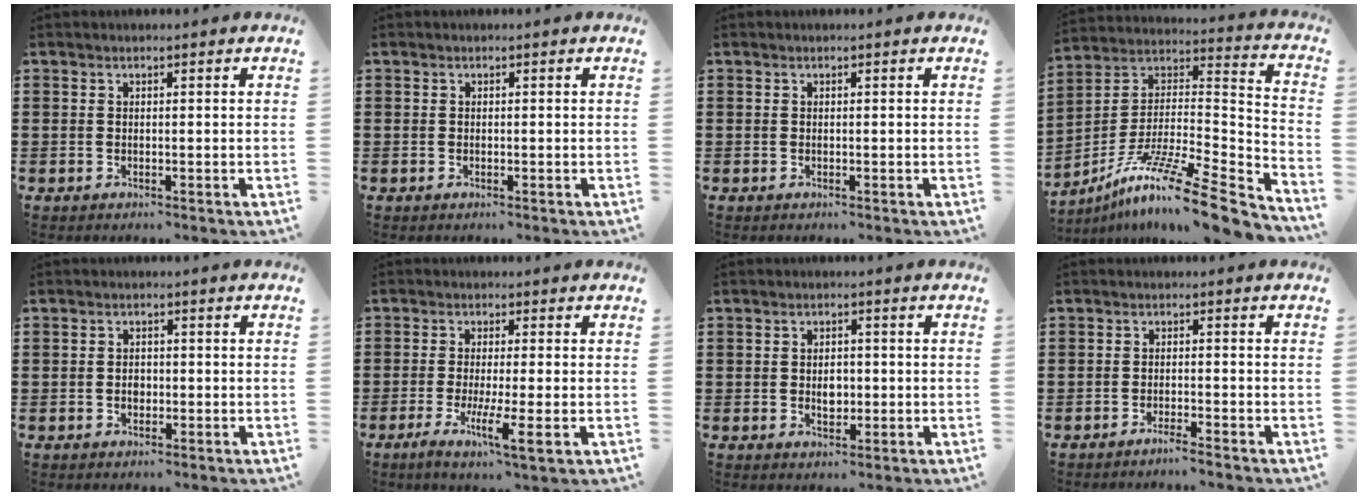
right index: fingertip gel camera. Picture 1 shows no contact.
{"total": 0.0}
{"total": 0.0}
{"total": 13.5, "force": [-10.0, 0.8, 9.0], "torque": [-0.157, 0.010, -0.184]}
{"total": 1.7, "force": [-0.3, 1.3, 1.1], "torque": [-0.023, 0.005, -0.007]}
{"total": 5.9, "force": [-2.2, 0.6, 5.4], "torque": [-0.103, -0.015, -0.040]}
{"total": 2.8, "force": [-0.2, 1.9, 2.0], "torque": [-0.034, 0.002, -0.007]}
{"total": 1.7, "force": [-1.6, -0.3, 0.6], "torque": [-0.011, 0.000, -0.029]}